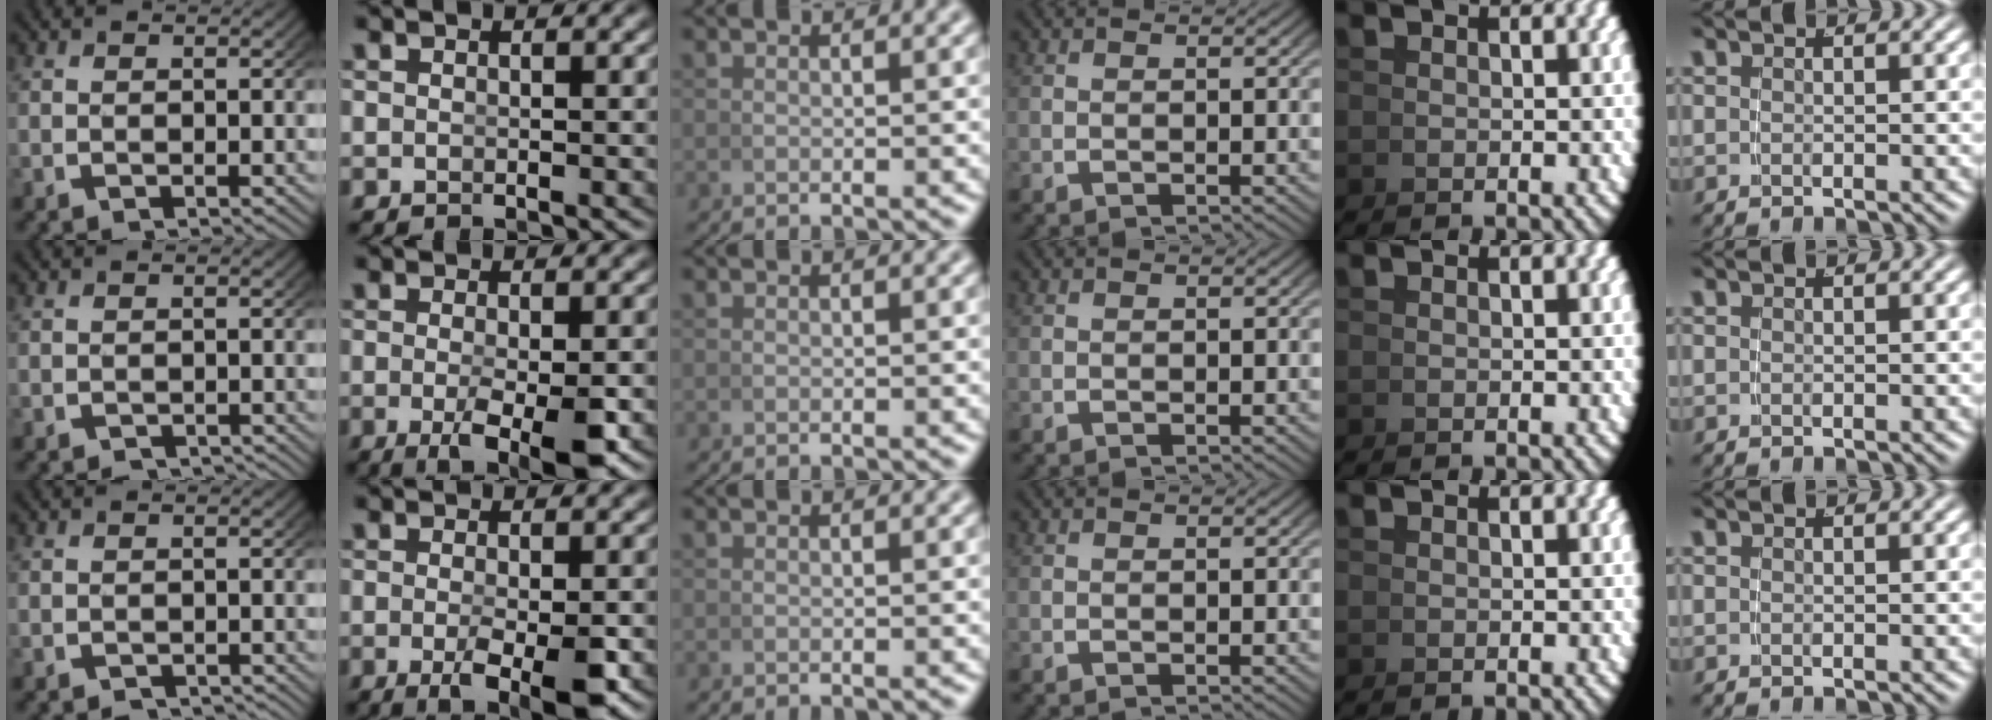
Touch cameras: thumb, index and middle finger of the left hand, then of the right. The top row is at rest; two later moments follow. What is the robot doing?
{"motion": "grasp_and_lifting", "object": "pen"}